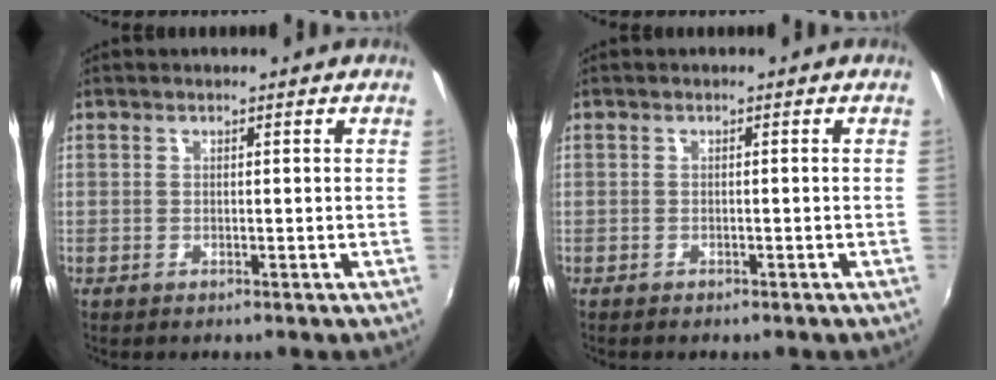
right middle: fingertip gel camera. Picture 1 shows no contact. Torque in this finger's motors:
{"motor_torque": [-0.30, 0.00, 0.02, -0.01]}